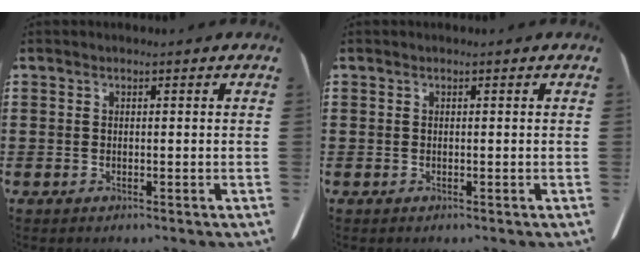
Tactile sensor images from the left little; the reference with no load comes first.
{"total": 0.0}